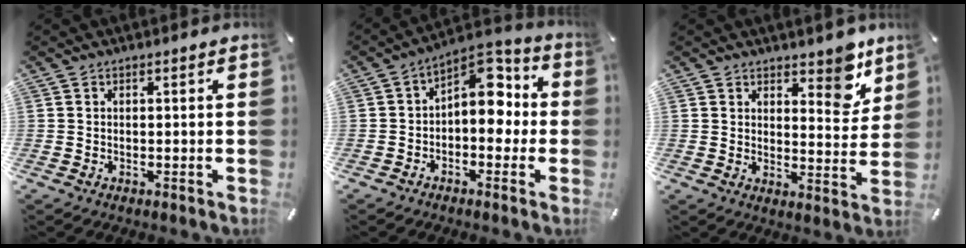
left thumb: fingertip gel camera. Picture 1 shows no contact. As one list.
[{"total": 9.8, "force": [1.7, 6.3, 7.3], "torque": [-0.080, -0.023, 0.025]}, {"total": 7.9, "force": [5.5, 4.2, 3.8], "torque": [-0.029, -0.038, 0.090]}]